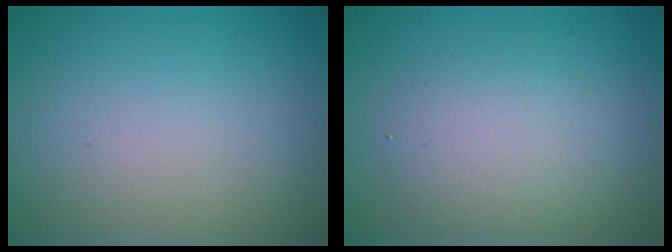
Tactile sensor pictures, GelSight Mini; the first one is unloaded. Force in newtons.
{"total": 3.0, "press": 3.0, "slide": 0.1}